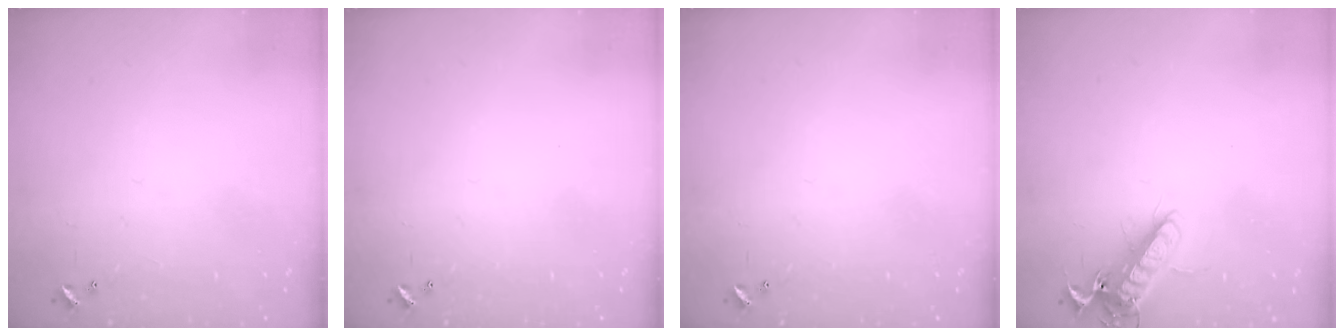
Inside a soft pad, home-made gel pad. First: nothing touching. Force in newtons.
{"total": 0.0}
{"total": 0.0}
{"total": 12.9, "press": 12.8, "slide": 1.7}